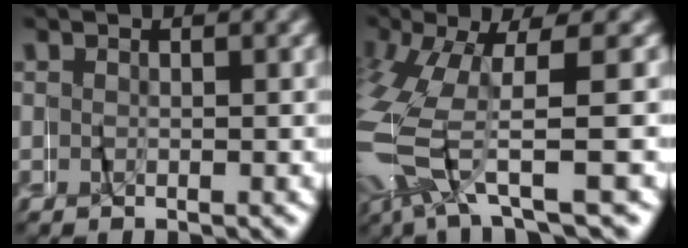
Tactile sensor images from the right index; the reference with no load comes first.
{"total": 7.6, "force": [-2.3, 4.1, 6.0], "torque": [-0.171, -0.026, -0.027]}